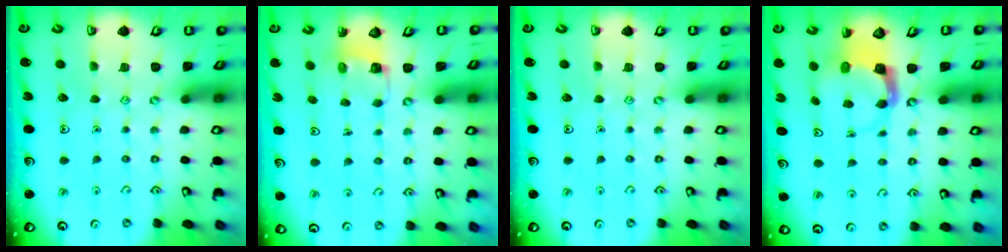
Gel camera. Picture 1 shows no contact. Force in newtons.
{"total": 3.3, "press": 3.3, "slide": 0.2}
{"total": 0.0}
{"total": 3.8, "press": 3.7, "slide": 0.5}